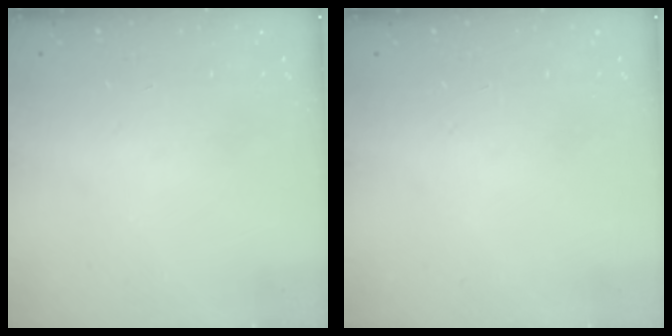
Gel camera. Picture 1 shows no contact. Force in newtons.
{"total": 0.0}